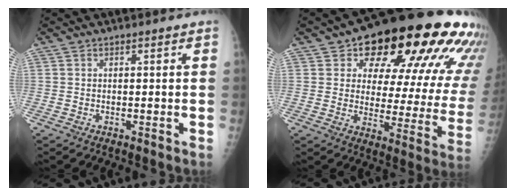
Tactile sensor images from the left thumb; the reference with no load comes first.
{"total": 26.6, "force": [14.7, 11.4, 19.0], "torque": [-0.226, -0.031, 0.194]}